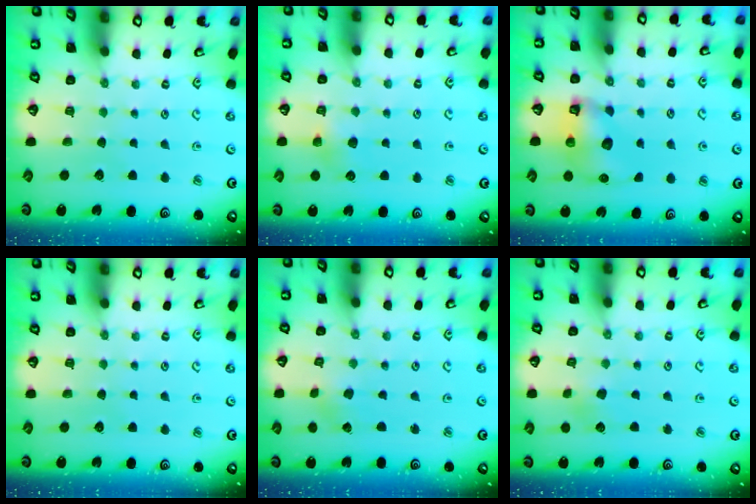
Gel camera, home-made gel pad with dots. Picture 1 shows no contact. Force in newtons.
{"total": 4.4, "press": 4.3, "slide": 0.9}
{"total": 8.5, "press": 8.4, "slide": 0.7}
{"total": 0.0}
{"total": 0.6, "press": 0.5, "slide": 0.1}
{"total": 2.4, "press": 2.3, "slide": 0.4}